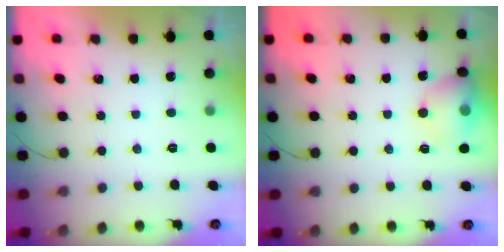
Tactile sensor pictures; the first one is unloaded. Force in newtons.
{"total": 11.0, "press": 10.9, "slide": 1.6}